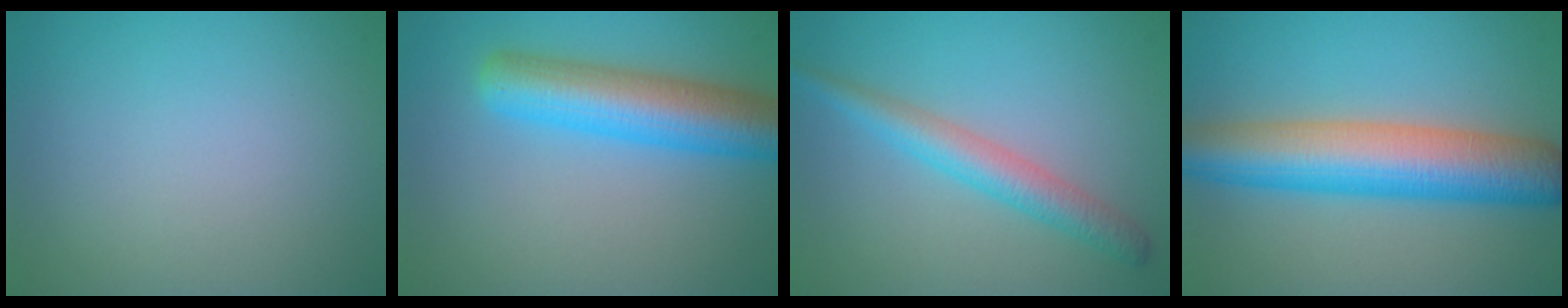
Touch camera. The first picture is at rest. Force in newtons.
{"total": 7.0, "press": 7.0, "slide": 0.2}
{"total": 3.4, "press": 3.4, "slide": 0.1}
{"total": 9.1, "press": 9.1, "slide": 0.2}